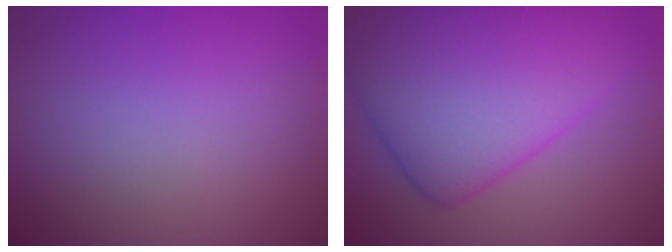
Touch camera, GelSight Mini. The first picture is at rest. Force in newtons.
{"total": 9.5, "press": 9.5, "slide": 0.1}